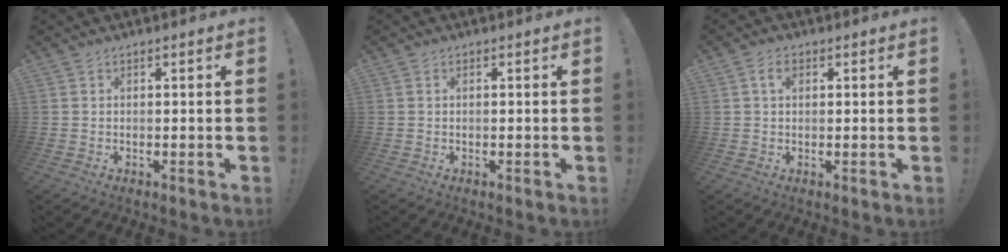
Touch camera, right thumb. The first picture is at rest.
{"total": 0.0}
{"total": 3.1, "force": [1.1, 1.9, 2.2], "torque": [-0.038, 0.004, 0.017]}